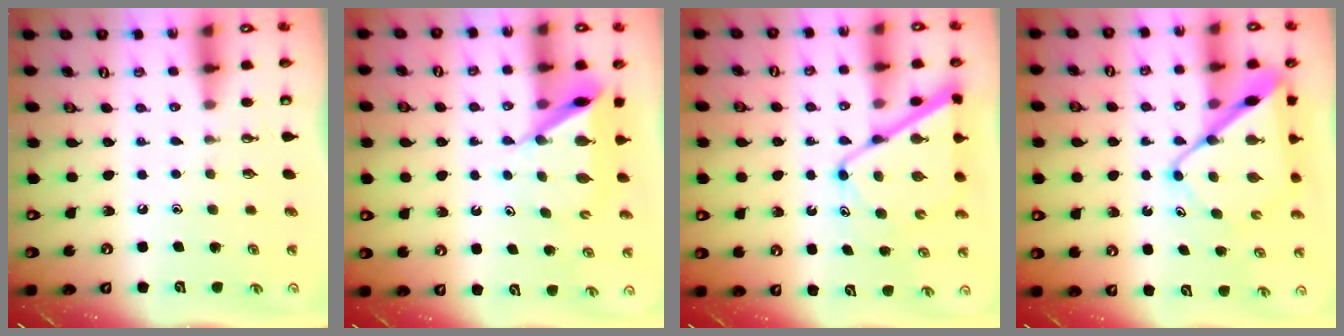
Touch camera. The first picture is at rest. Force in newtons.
{"total": 8.1, "press": 8.1, "slide": 0.3}
{"total": 12.4, "press": 12.3, "slide": 1.2}
{"total": 12.5, "press": 12.5, "slide": 1.1}